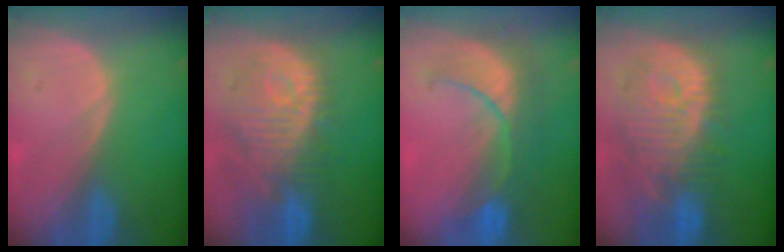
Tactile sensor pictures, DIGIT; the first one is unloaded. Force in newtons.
{"total": 12.2, "press": 10.9, "slide": 5.4}
{"total": 8.1, "press": 8.1, "slide": 0.7}
{"total": 12.4, "press": 11.0, "slide": 5.7}